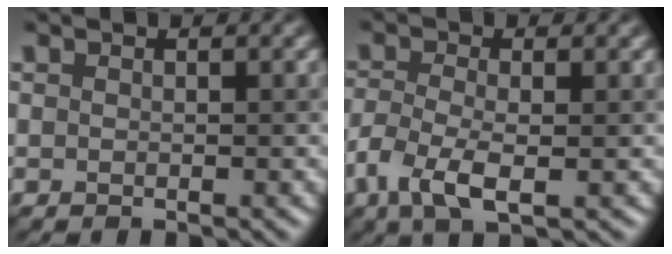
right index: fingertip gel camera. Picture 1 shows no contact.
{"total": 4.0, "force": [-1.4, 1.7, 3.3], "torque": [-0.077, 0.002, -0.031]}